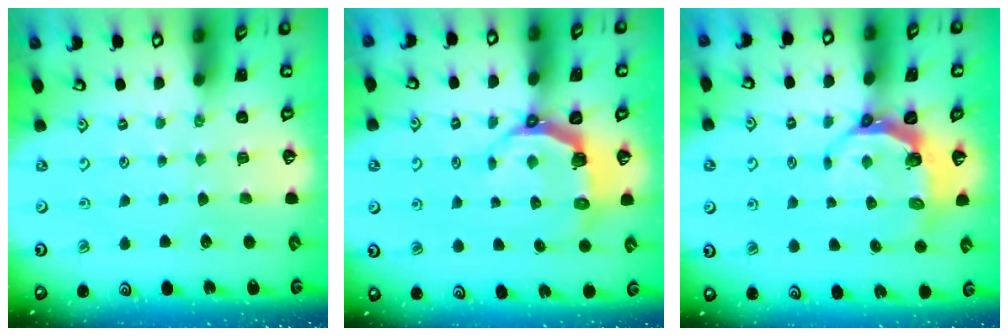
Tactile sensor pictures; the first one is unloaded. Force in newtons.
{"total": 5.8, "press": 4.5, "slide": 3.7}
{"total": 6.8, "press": 5.7, "slide": 3.8}